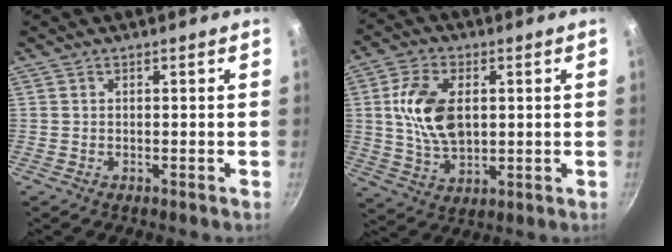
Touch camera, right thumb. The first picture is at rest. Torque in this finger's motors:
{"motor_torque": [-1.40, 1.03, 1.26, 0.05, 0.24]}